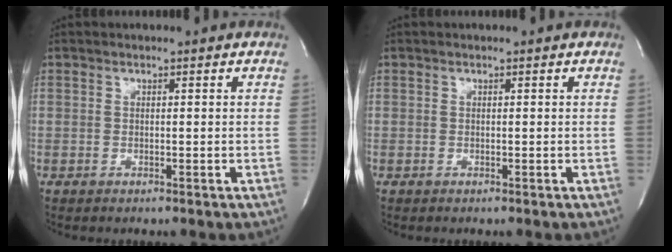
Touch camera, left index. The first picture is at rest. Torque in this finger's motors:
{"motor_torque": [-0.07, 0.03, 0.01, 0.02]}